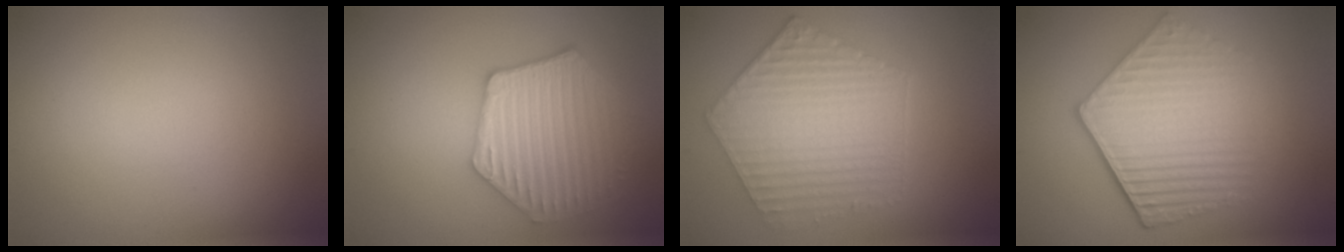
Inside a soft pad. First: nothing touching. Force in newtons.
{"total": 5.3, "press": 4.9, "slide": 2.0}
{"total": 5.4, "press": 4.5, "slide": 2.9}
{"total": 6.1, "press": 4.4, "slide": 4.2}